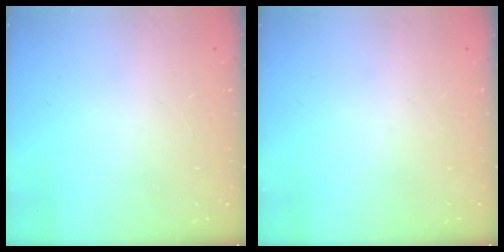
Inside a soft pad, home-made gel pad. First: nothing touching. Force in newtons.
{"total": 0.0}